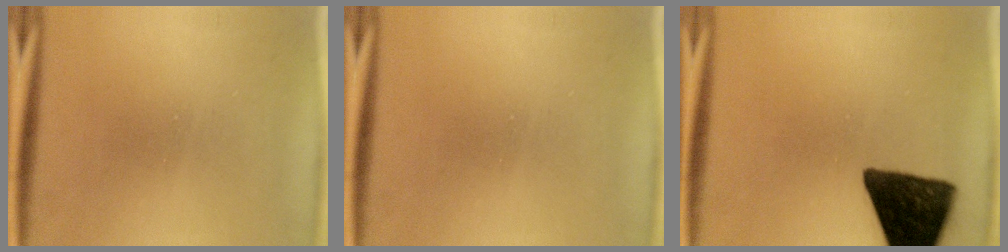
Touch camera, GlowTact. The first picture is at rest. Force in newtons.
{"total": 0.0}
{"total": 13.3}